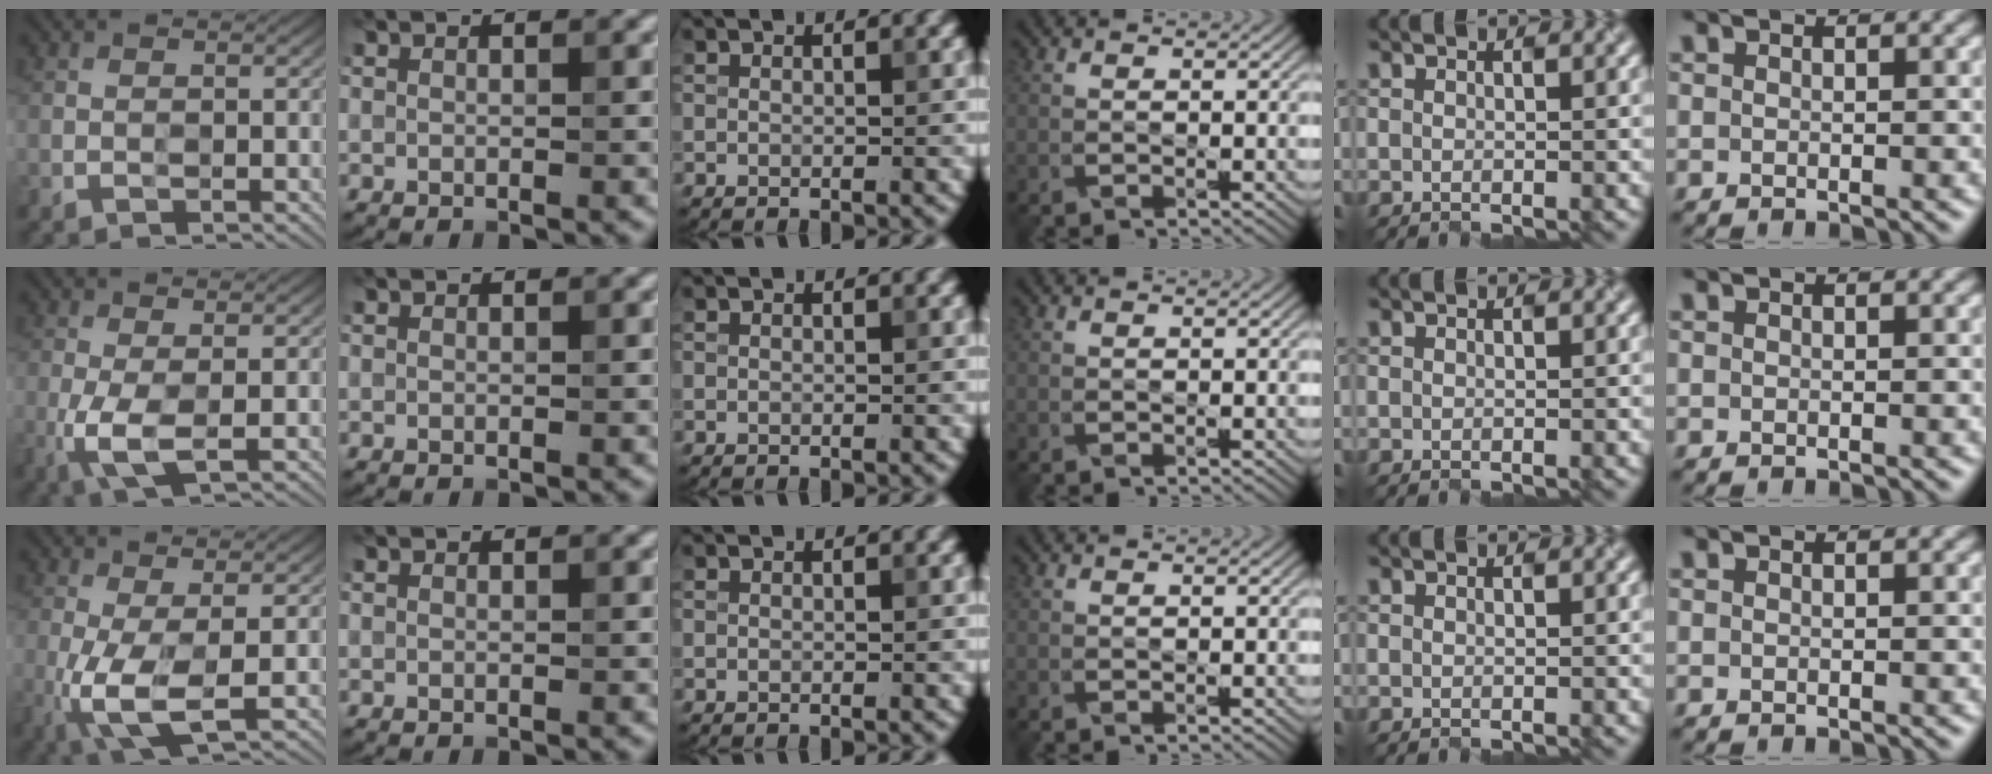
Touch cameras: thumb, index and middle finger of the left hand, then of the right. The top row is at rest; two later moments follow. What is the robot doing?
{"motion": "open", "object": "sandwich press"}